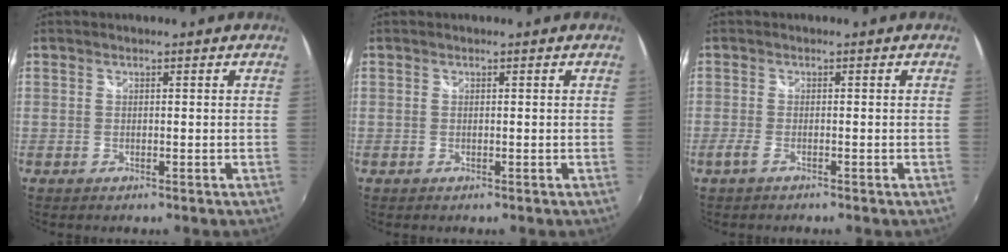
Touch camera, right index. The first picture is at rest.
{"total": 0.0}
{"total": 1.9, "force": [-1.3, 0.3, 1.3], "torque": [-0.030, -0.005, -0.028]}